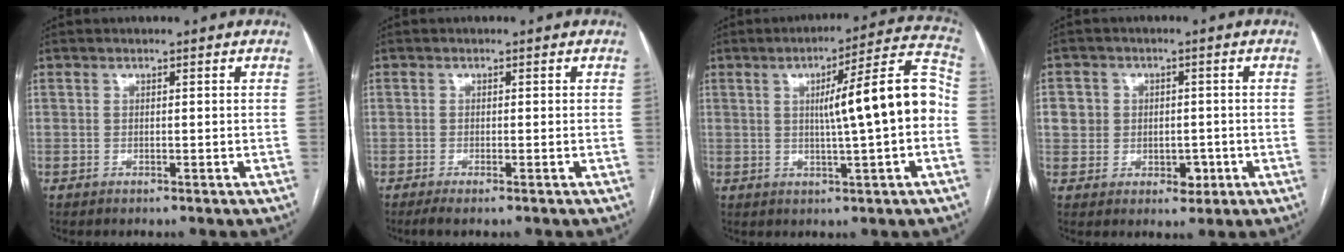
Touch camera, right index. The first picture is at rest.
{"total": 1.8, "force": [-1.1, 0.1, 1.3], "torque": [-0.027, -0.004, -0.023]}
{"total": 12.8, "force": [-0.1, 0.4, 12.8], "torque": [-0.177, 0.028, -0.005]}
{"total": 5.4, "force": [-0.4, 4.9, 2.3], "torque": [-0.015, 0.012, 0.001]}